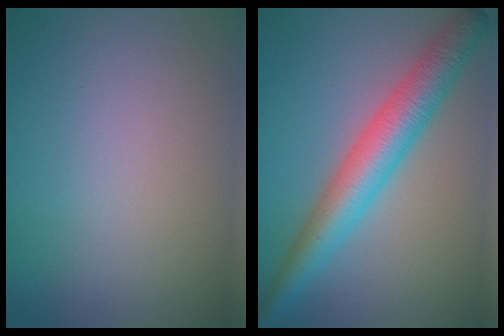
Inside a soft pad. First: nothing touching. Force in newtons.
{"total": 5.8, "press": 5.8, "slide": 0.1}